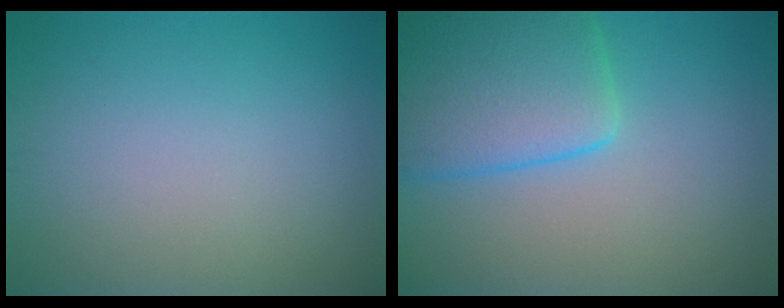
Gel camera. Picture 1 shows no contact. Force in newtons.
{"total": 7.3, "press": 7.2, "slide": 0.6}